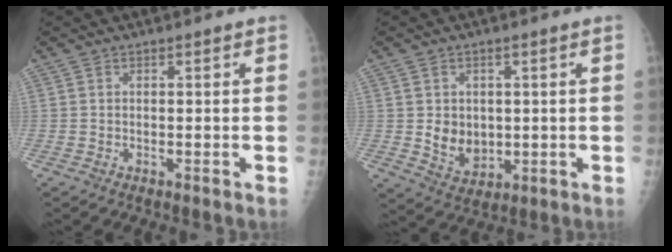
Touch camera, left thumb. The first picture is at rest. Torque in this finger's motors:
{"motor_torque": [0.19, 0.30, 0.11, -0.01, 0.03]}